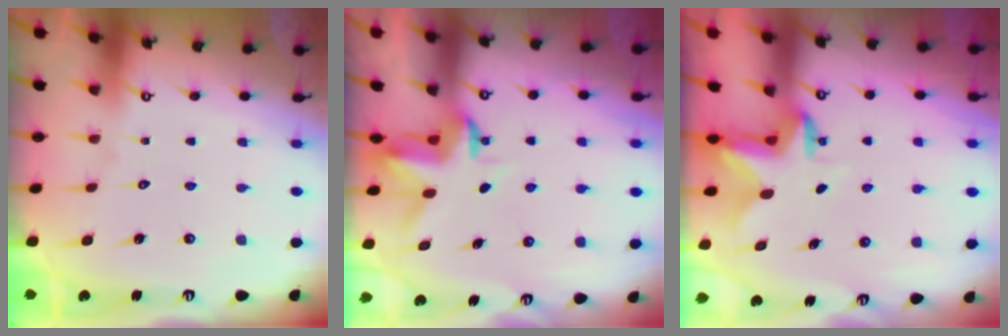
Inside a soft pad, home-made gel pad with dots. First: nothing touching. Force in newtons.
{"total": 3.3, "press": 3.3, "slide": 0.4}
{"total": 2.7, "press": 2.7, "slide": 0.5}